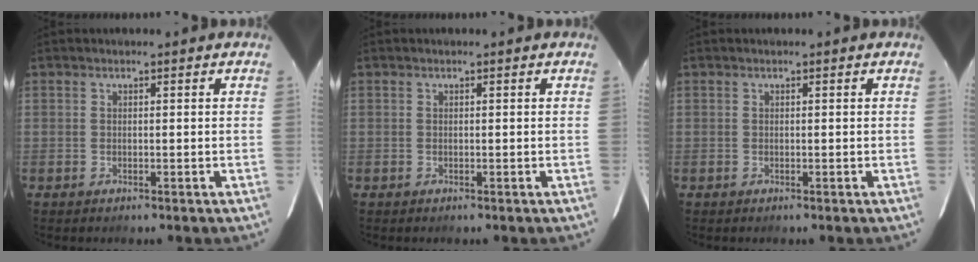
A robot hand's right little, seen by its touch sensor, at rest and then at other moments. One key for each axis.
{"total": 0.0}
{"total": 0.0}